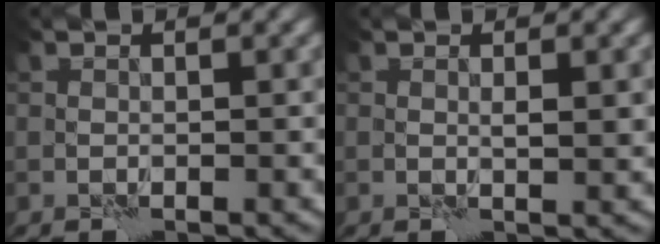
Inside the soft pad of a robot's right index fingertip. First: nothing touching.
{"total": 1.3, "force": [0.5, 0.1, 1.3], "torque": [-0.018, -0.005, 0.009]}